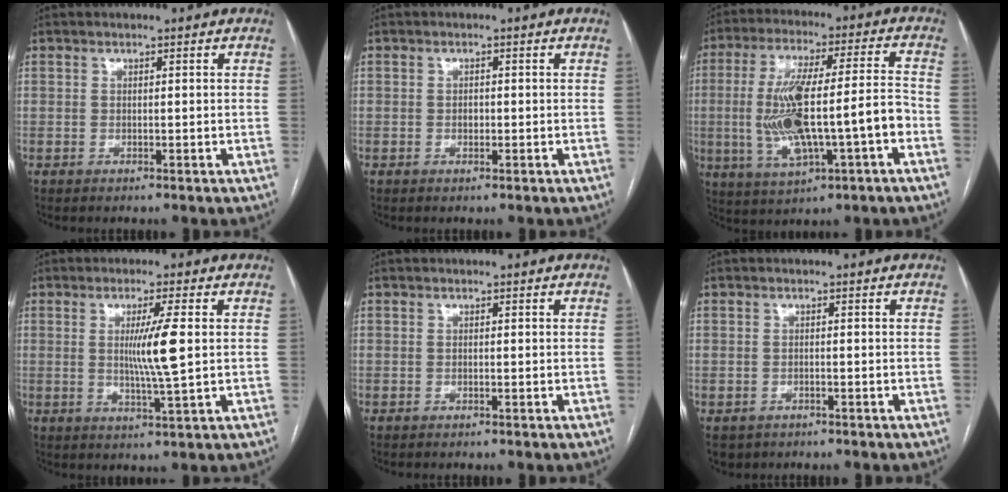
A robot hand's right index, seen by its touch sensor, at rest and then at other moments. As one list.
[{"total": 1.0, "force": [-0.2, 0.7, 0.7], "torque": [-0.011, 0.002, -0.003]}, {"total": 16.2, "force": [-3.2, 2.8, 15.6], "torque": [-0.300, 0.015, -0.044]}, {"total": 6.7, "force": [0.7, -0.7, 6.6], "torque": [-0.117, -0.011, 0.015]}, {"total": 0.0}, {"total": 2.8, "force": [-1.7, 2.2, 0.5], "torque": [-0.008, 0.001, -0.023]}]